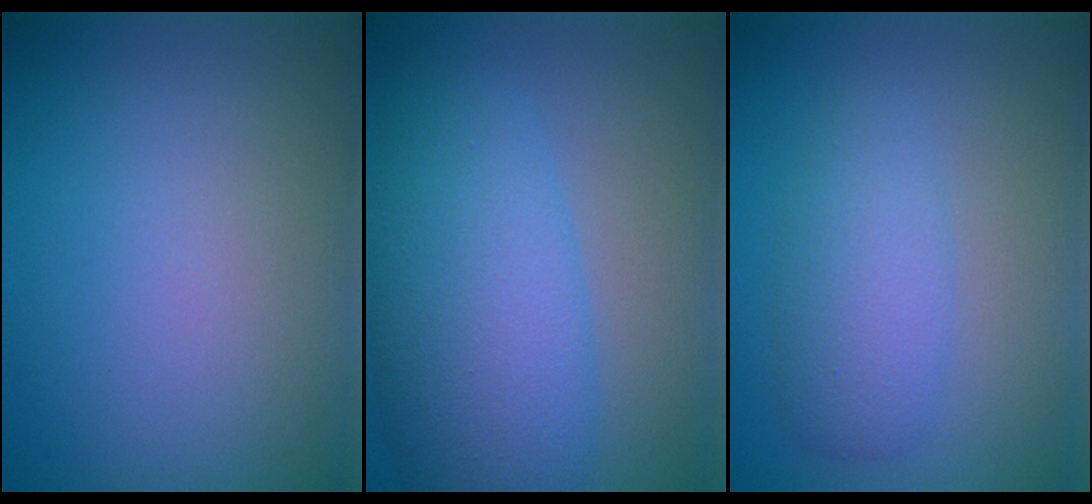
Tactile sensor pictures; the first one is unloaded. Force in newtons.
{"total": 7.9, "press": 7.9, "slide": 0.1}
{"total": 3.3, "press": 3.3, "slide": 0.1}